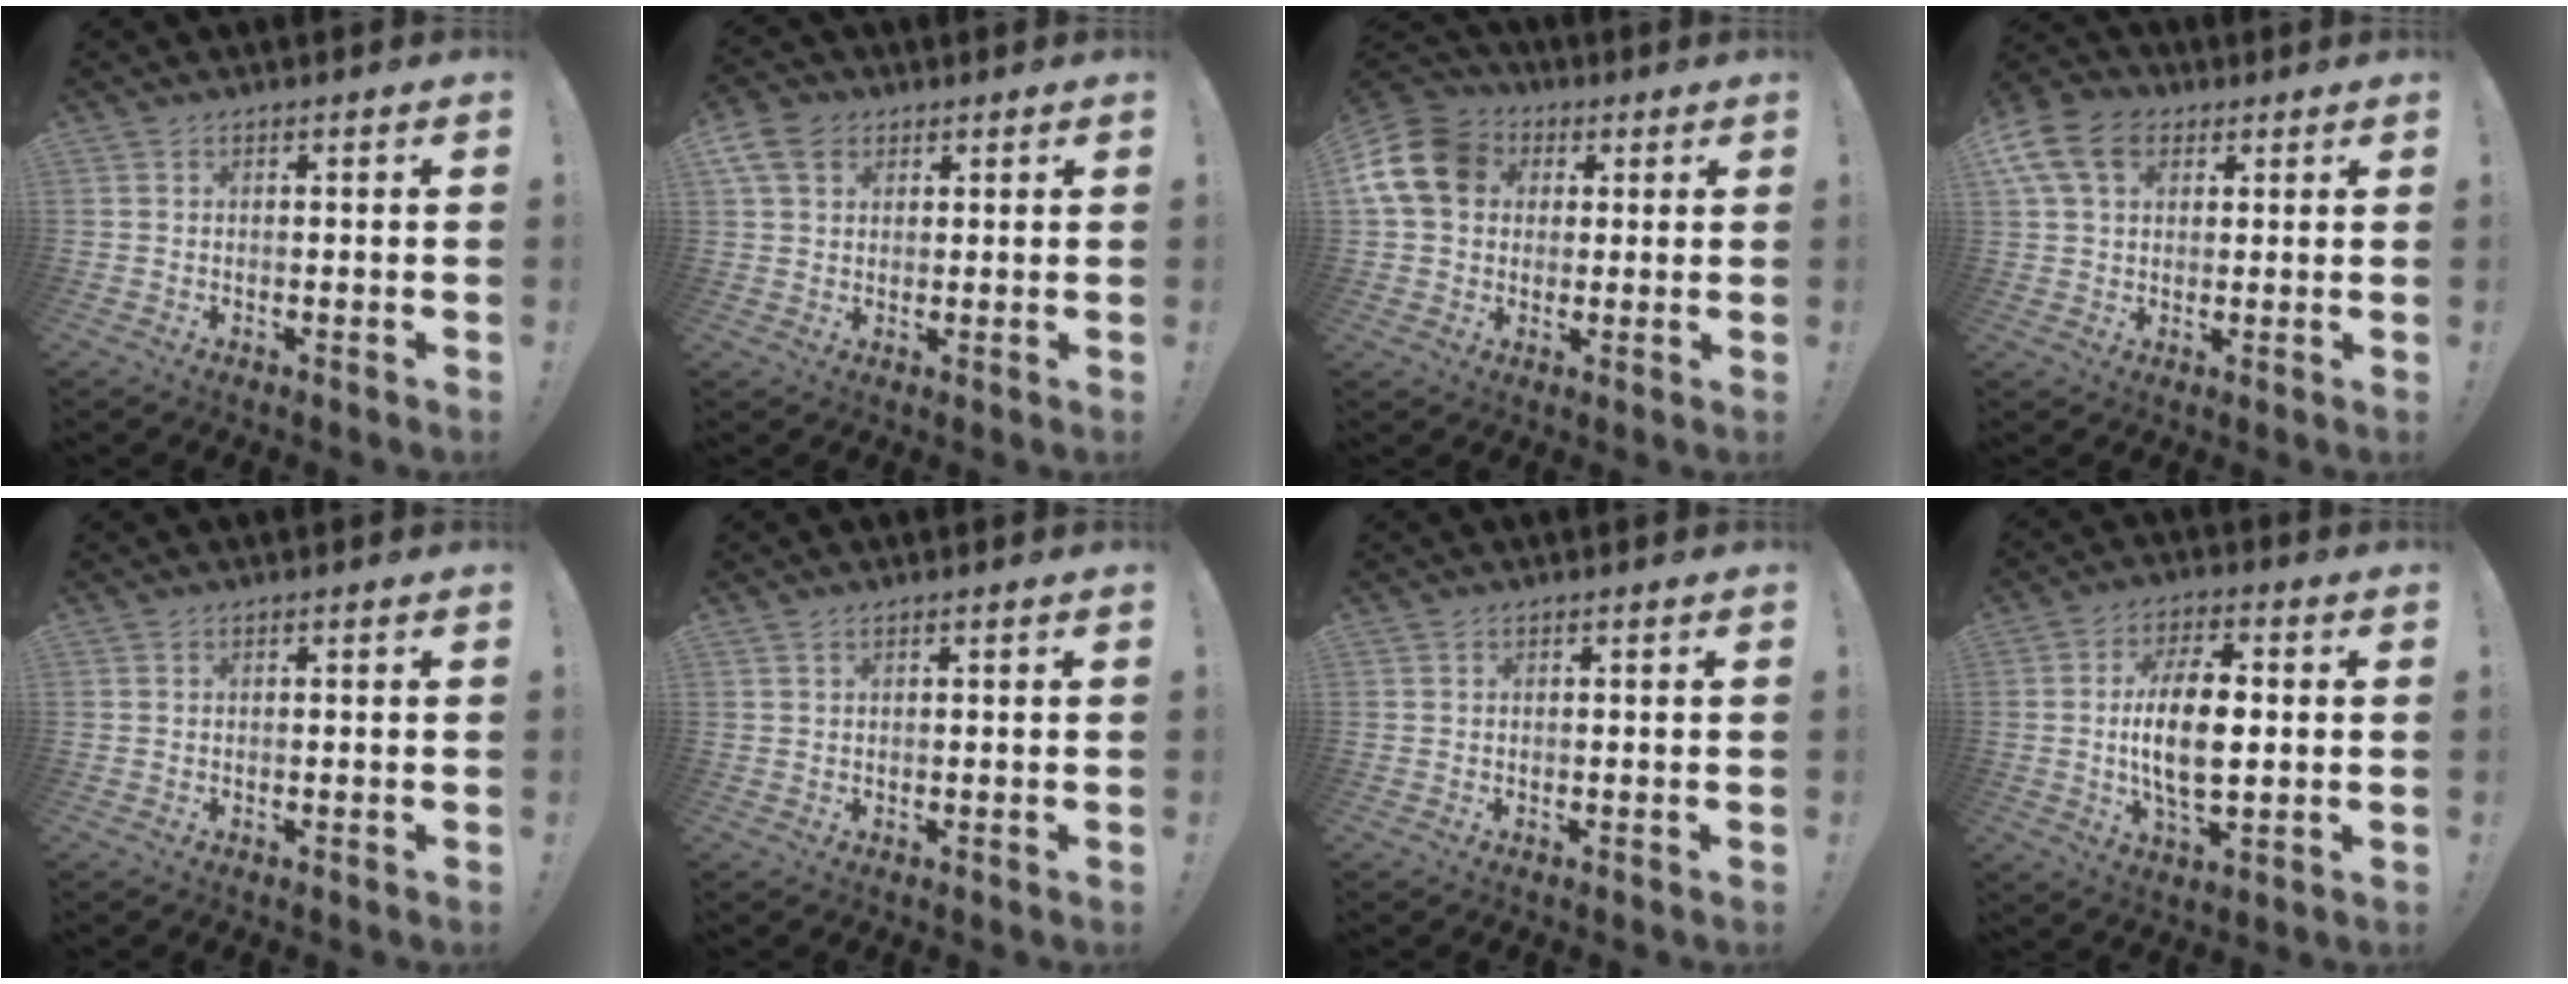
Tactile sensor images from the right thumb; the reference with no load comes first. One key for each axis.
{"total": 7.9, "fx": 3.6, "fy": 5.8, "fz": 4.0, "tx": -0.073, "ty": -0.001, "tz": 0.076}
{"total": 15.5, "fx": 3.7, "fy": 12.4, "fz": 8.5, "tx": -0.153, "ty": 0.000, "tz": 0.077}
{"total": 12.9, "fx": 5.1, "fy": 9.1, "fz": 7.6, "tx": -0.144, "ty": -0.012, "tz": 0.100}
{"total": 0.0}
{"total": 0.6, "fx": 0.4, "fy": 0.1, "fz": 0.4, "tx": -0.012, "ty": 0.001, "tz": 0.009}
{"total": 0.0}
{"total": 14.5, "fx": 0.0, "fy": 6.7, "fz": 12.8, "tx": -0.239, "ty": -0.001, "tz": -0.008}